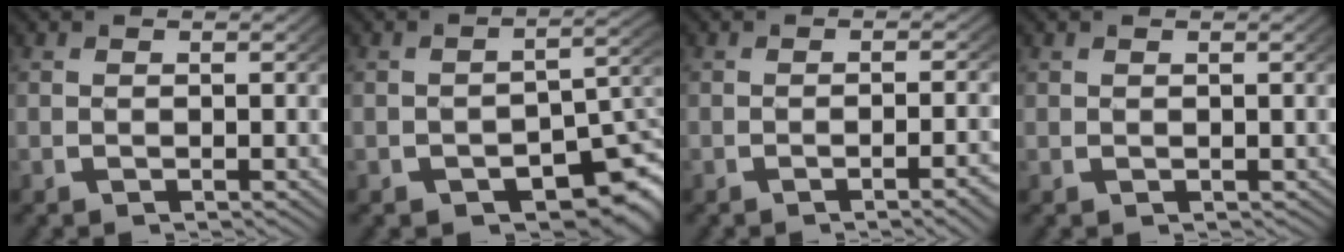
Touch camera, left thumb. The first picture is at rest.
{"total": 7.3, "force": [-2.9, 4.2, 5.2], "torque": [-0.064, -0.026, -0.024]}
{"total": 2.6, "force": [-1.3, 0.2, 2.2], "torque": [-0.031, 0.008, -0.023]}
{"total": 0.6, "force": [0.3, 0.5, 0.1], "torque": [0.005, -0.002, 0.012]}